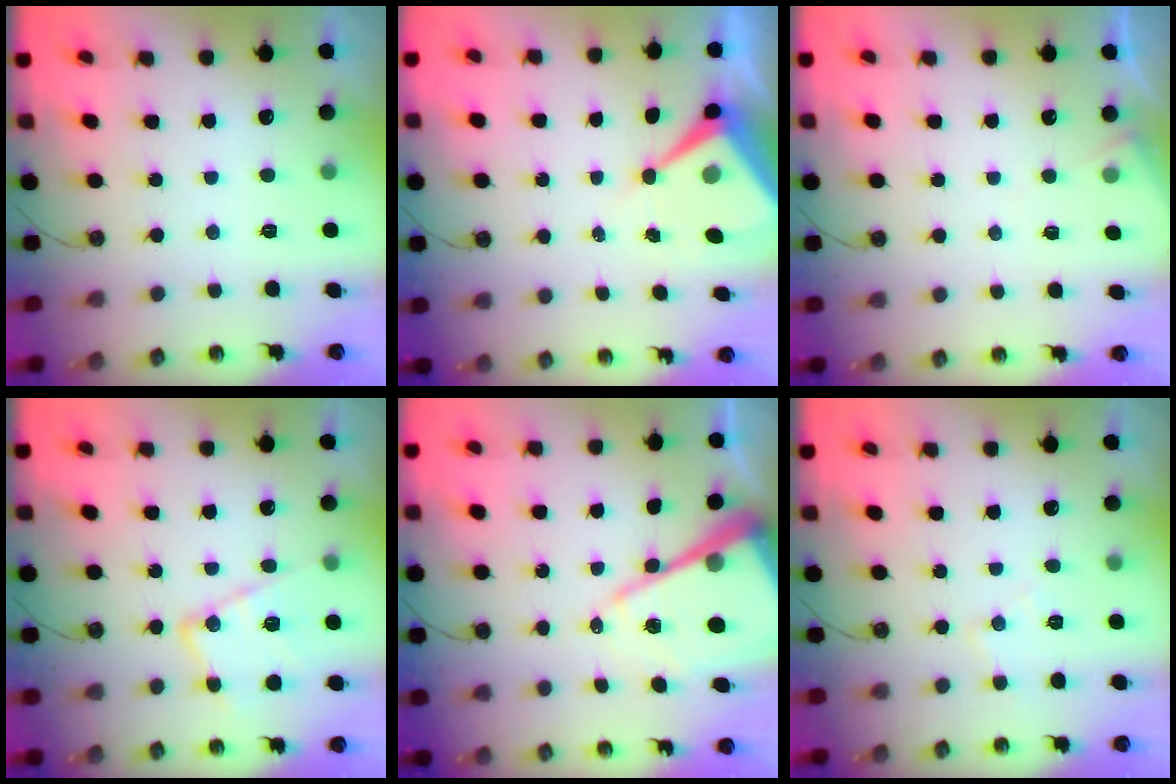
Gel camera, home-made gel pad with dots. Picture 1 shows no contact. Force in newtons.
{"total": 8.6, "press": 8.6, "slide": 0.8}
{"total": 3.5, "press": 3.5, "slide": 0.5}
{"total": 14.7, "press": 14.7, "slide": 1.2}
{"total": 19.4, "press": 19.3, "slide": 1.9}
{"total": 5.5, "press": 5.5, "slide": 0.8}